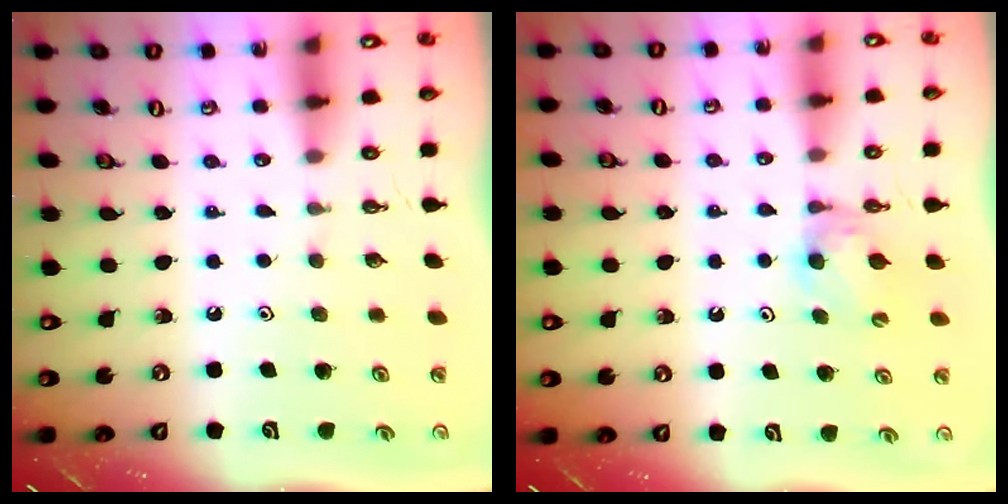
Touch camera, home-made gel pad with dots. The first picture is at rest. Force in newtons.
{"total": 5.1, "press": 5.0, "slide": 0.6}